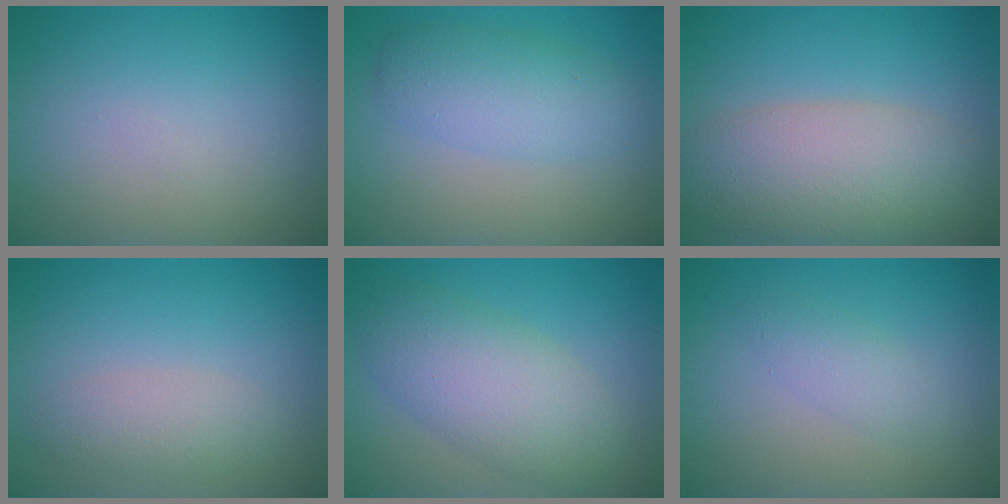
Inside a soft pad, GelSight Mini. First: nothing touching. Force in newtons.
{"total": 4.0, "press": 4.0, "slide": 0.0}
{"total": 7.0, "press": 7.0, "slide": 0.5}
{"total": 2.3, "press": 2.3, "slide": 0.2}
{"total": 6.1, "press": 6.1, "slide": 0.2}
{"total": 1.7, "press": 1.7, "slide": 0.1}